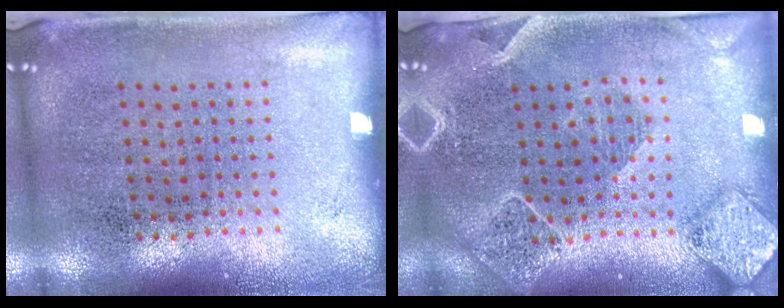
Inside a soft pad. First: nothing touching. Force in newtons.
{"total": 2.3, "press": 2.1, "slide": 1.0}